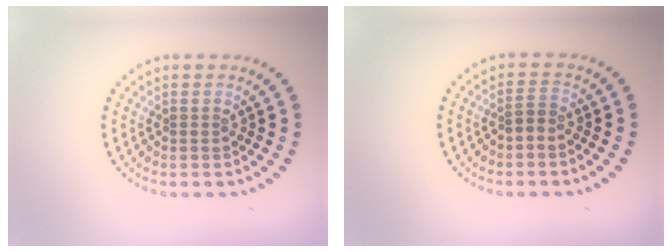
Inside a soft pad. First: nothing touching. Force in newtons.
{"total": 1.3, "press": 1.0, "slide": 0.8}